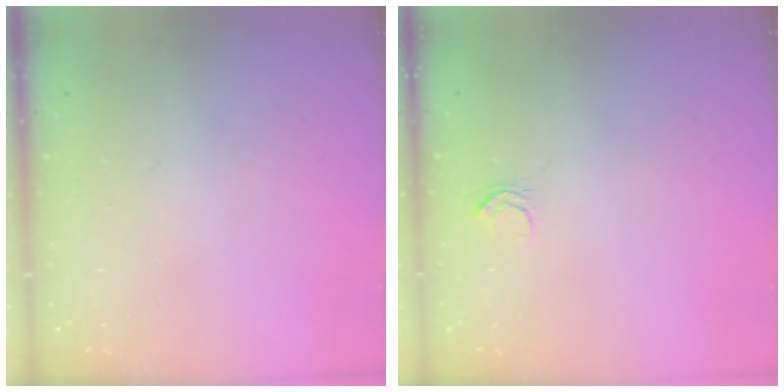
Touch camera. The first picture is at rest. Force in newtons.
{"total": 3.8, "press": 3.8, "slide": 0.3}